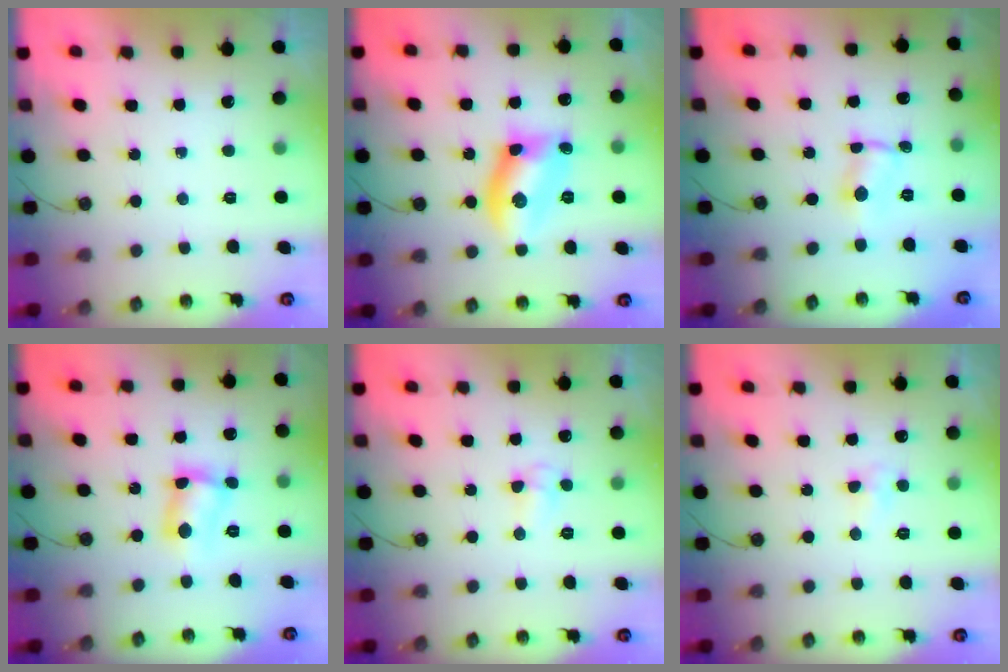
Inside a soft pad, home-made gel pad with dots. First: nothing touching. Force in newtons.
{"total": 12.2, "press": 11.8, "slide": 3.0}
{"total": 0.8, "press": 0.6, "slide": 0.5}
{"total": 7.9, "press": 7.9, "slide": 0.4}
{"total": 4.5, "press": 4.4, "slide": 0.7}
{"total": 4.5, "press": 4.4, "slide": 0.7}